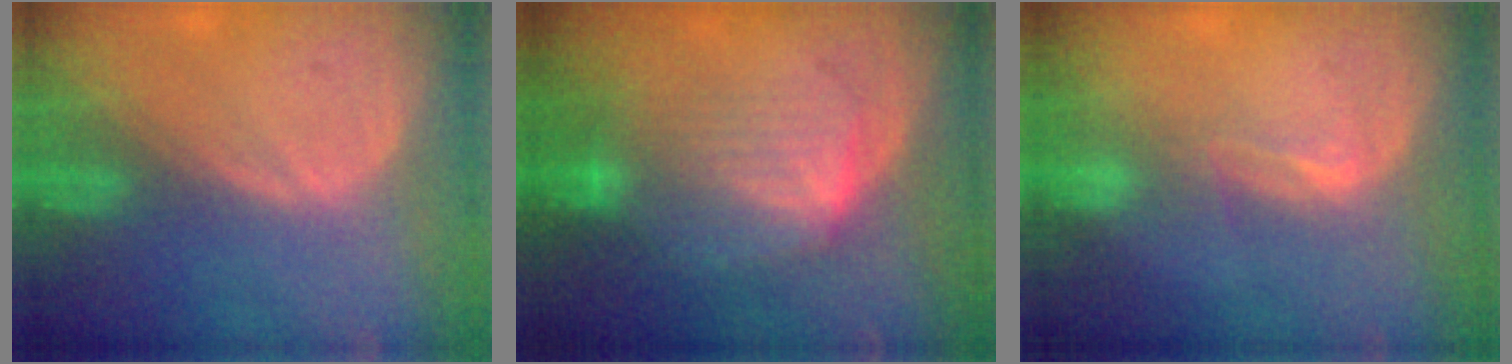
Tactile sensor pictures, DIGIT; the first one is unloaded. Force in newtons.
{"total": 7.2, "press": 7.1, "slide": 1.0}
{"total": 2.2, "press": 1.7, "slide": 1.4}